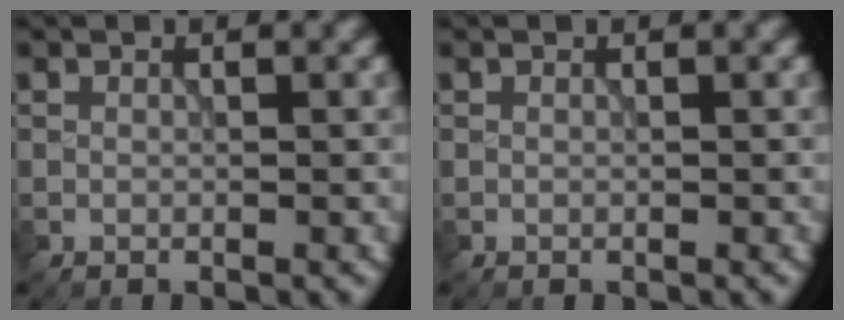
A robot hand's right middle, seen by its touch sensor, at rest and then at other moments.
{"total": 0.0}